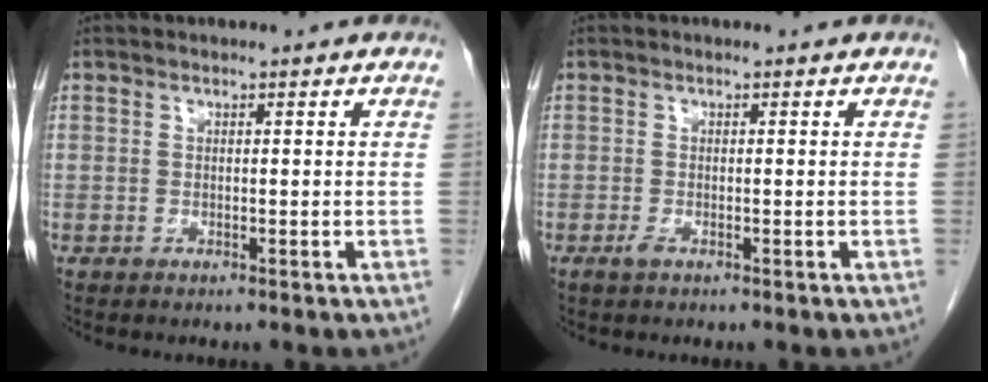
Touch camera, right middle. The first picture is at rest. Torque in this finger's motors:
{"motor_torque": [0.63, -0.24, 0.07, 0.02]}